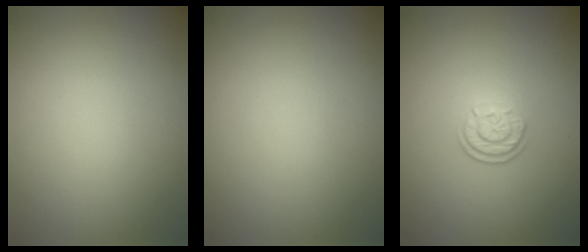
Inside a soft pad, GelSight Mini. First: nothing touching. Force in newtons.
{"total": 0.0}
{"total": 2.1, "press": 1.8, "slide": 1.2}